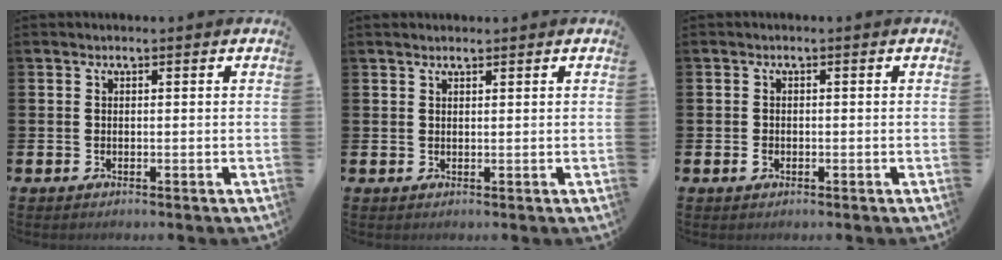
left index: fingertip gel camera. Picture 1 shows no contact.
{"total": 1.2, "force": [1.1, 0.2, 0.4], "torque": [-0.004, 0.000, 0.020]}
{"total": 1.0, "force": [-0.4, 0.7, 0.6], "torque": [-0.009, 0.002, -0.009]}